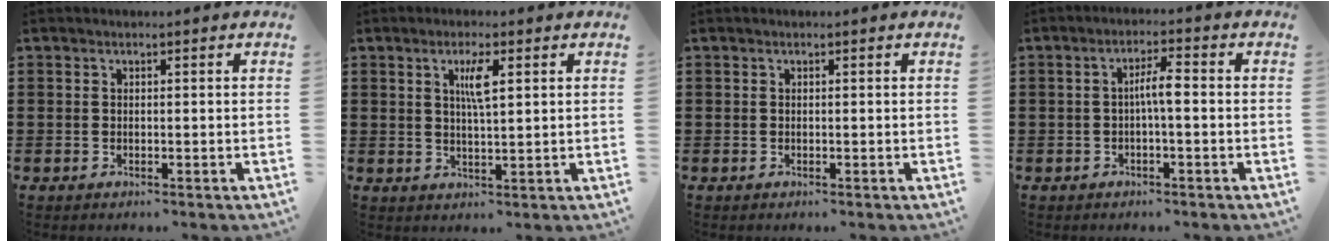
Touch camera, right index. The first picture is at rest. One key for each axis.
{"total": 3.8, "fx": 1.4, "fy": 0.7, "fz": 3.5, "tx": -0.066, "ty": 0.003, "tz": 0.018}
{"total": 0.0}
{"total": 3.6, "fx": -0.3, "fy": 0.6, "fz": 3.6, "tx": -0.067, "ty": 0.006, "tz": -0.009}